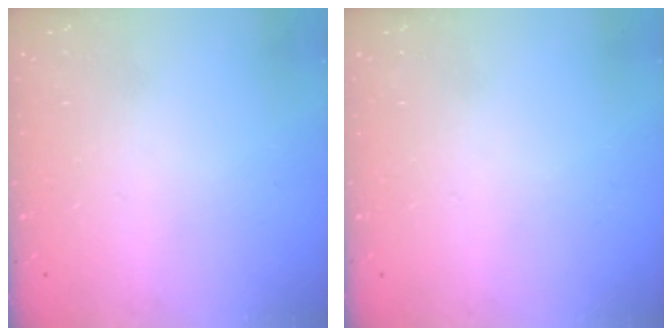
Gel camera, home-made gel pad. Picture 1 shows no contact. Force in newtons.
{"total": 0.0}